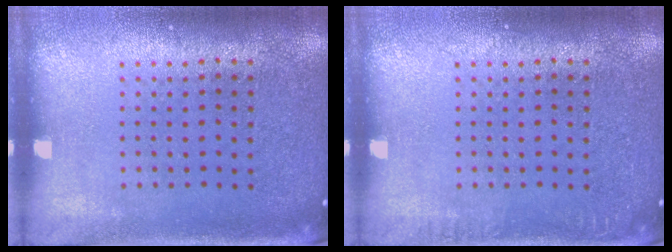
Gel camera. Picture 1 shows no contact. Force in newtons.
{"total": 0.7, "press": 0.7, "slide": 0.1}